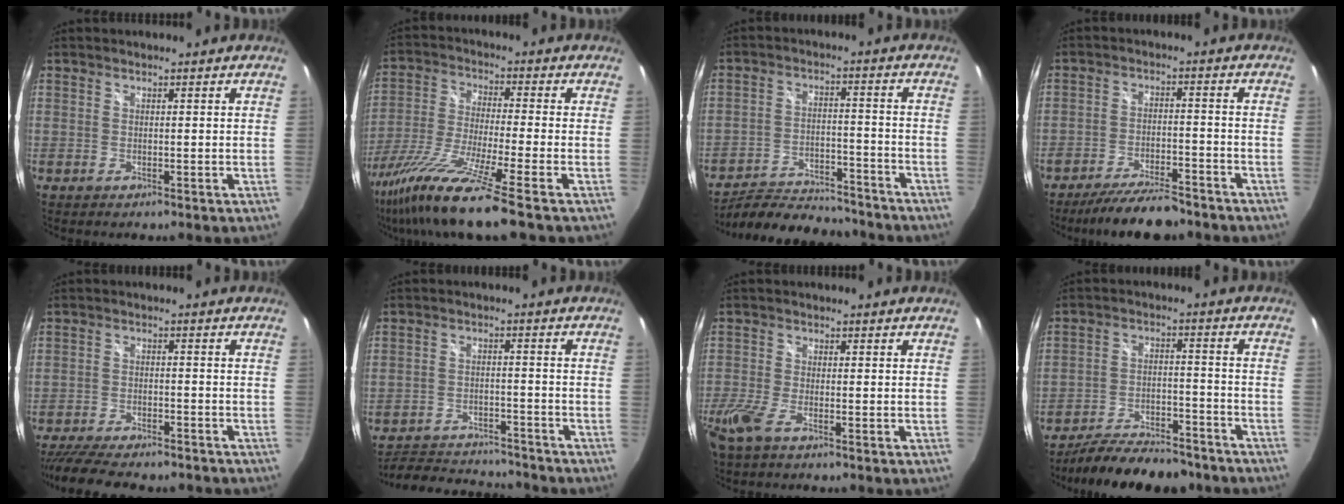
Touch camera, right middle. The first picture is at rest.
{"total": 14.8, "force": [-10.6, -1.4, 10.2], "torque": [-0.208, -0.045, -0.195]}
{"total": 15.1, "force": [-13.7, 3.2, 5.4], "torque": [-0.117, -0.001, -0.209]}
{"total": 11.2, "force": [-9.6, 2.8, 5.0], "torque": [-0.109, -0.006, -0.149]}
{"total": 14.7, "force": [-12.5, 3.2, 7.1], "torque": [-0.145, -0.037, -0.191]}
{"total": 14.0, "force": [-12.7, 3.7, 4.8], "torque": [-0.110, 0.000, -0.182]}
{"total": 6.3, "force": [-4.1, 1.7, 4.5], "torque": [-0.112, -0.020, -0.083]}
{"total": 15.2, "force": [-13.1, 4.1, 6.4], "torque": [-0.129, -0.008, -0.188]}